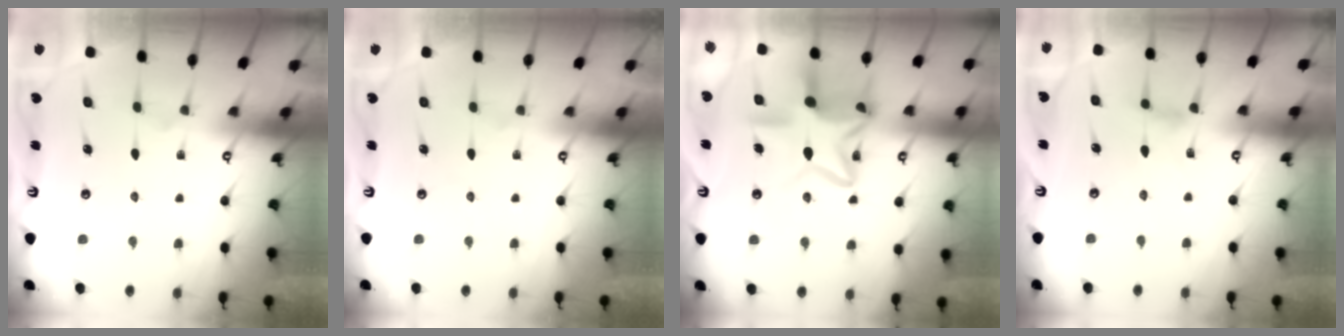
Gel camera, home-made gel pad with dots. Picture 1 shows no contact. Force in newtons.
{"total": 0.0}
{"total": 14.9, "press": 14.8, "slide": 1.1}
{"total": 1.1, "press": 1.1, "slide": 0.4}